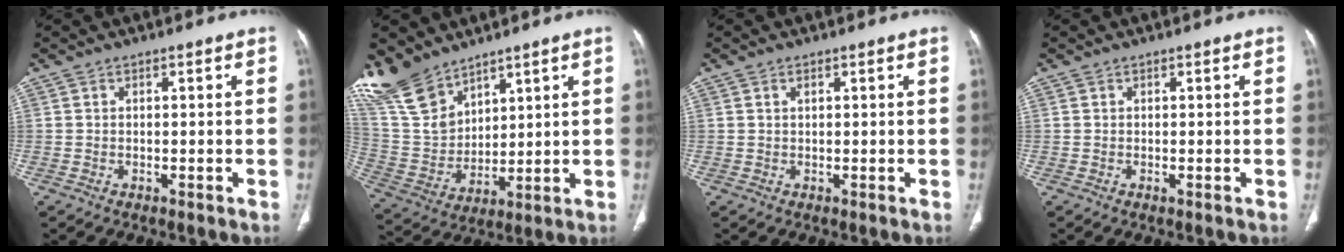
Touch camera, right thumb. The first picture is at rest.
{"total": 15.4, "force": [12.0, 7.7, 5.6], "torque": [-0.098, -0.043, 0.259]}
{"total": 0.7, "force": [0.4, 0.3, 0.5], "torque": [-0.008, 0.002, 0.007]}
{"total": 0.0}